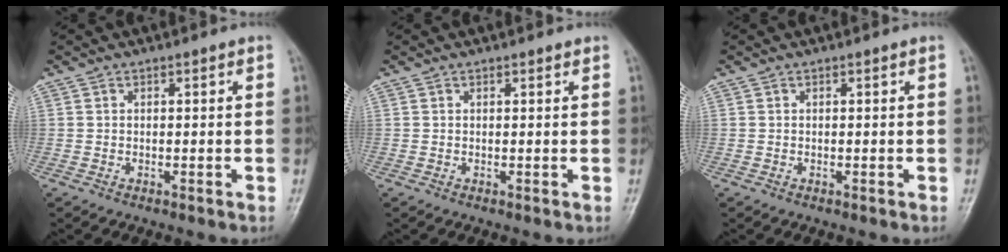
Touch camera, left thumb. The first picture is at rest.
{"total": 0.5, "force": [0.5, 0.1, 0.1], "torque": [-0.004, -0.001, 0.007]}
{"total": 0.0}